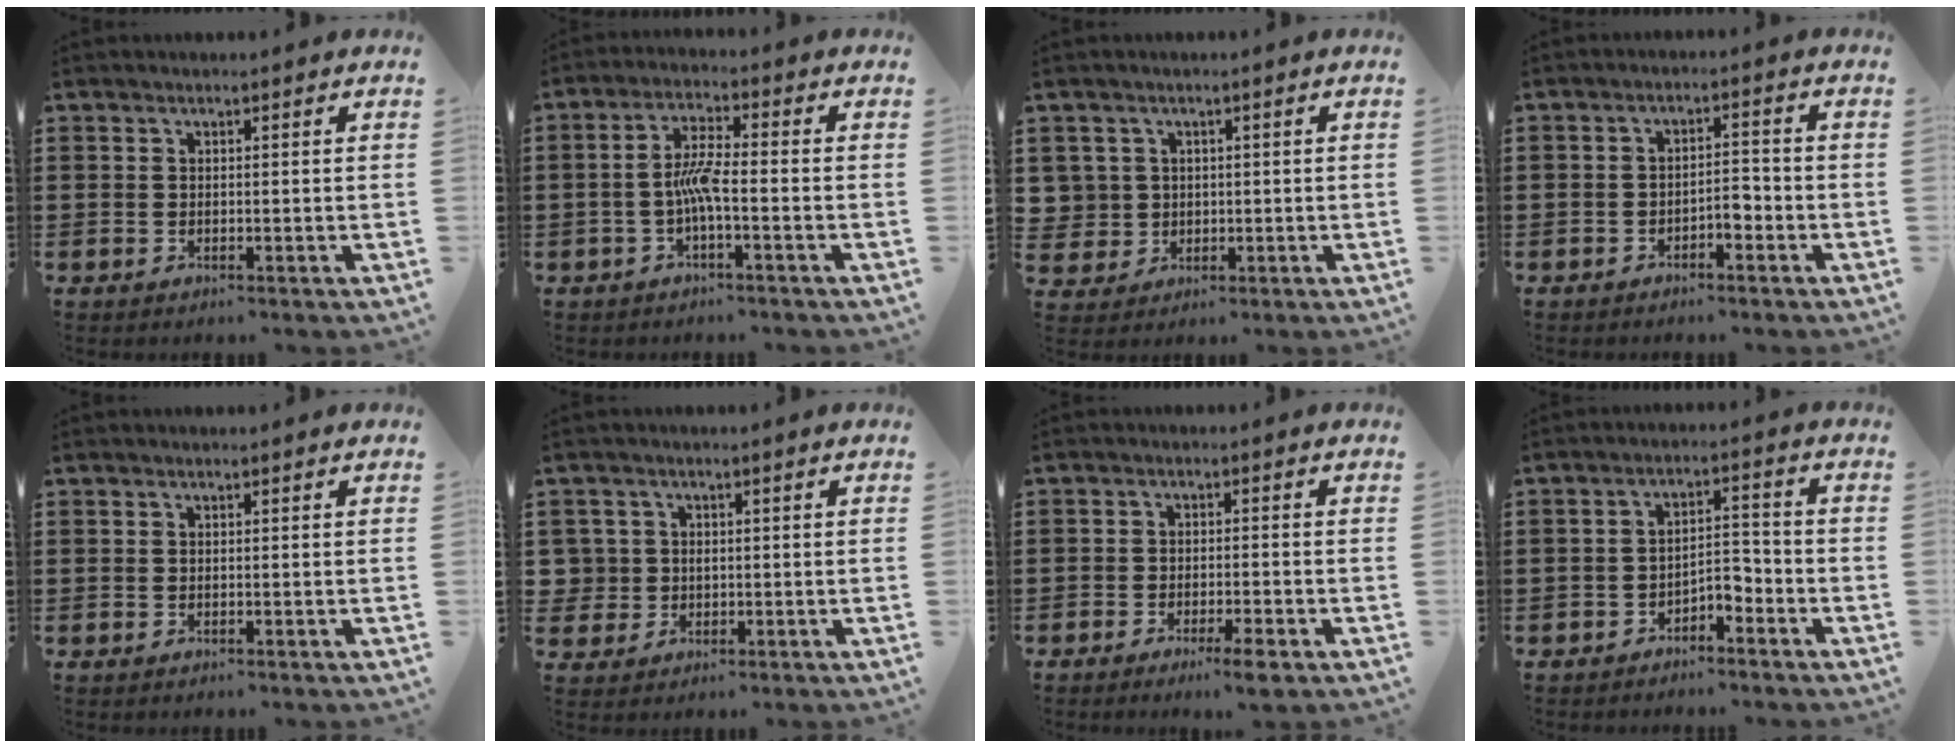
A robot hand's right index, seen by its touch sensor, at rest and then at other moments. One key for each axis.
{"total": 5.1, "fx": -1.4, "fy": 0.8, "fz": 4.9, "tx": -0.102, "ty": 0.000, "tz": -0.033}
{"total": 2.9, "fx": 0.4, "fy": 2.9, "fz": 0.2, "tx": -0.029, "ty": 0.004, "tz": 0.006}
{"total": 2.8, "fx": -1.8, "fy": 1.0, "fz": 1.9, "tx": -0.035, "ty": 0.006, "tz": -0.036}
{"total": 0.0}
{"total": 2.8, "fx": -0.1, "fy": 2.8, "fz": 0.4, "tx": -0.031, "ty": 0.003, "tz": -0.005}
{"total": 3.0, "fx": -2.5, "fy": 0.1, "fz": 1.6, "tx": -0.026, "ty": 0.002, "tz": -0.045}
{"total": 3.3, "fx": -2.7, "fy": 1.0, "fz": 1.6, "tx": -0.032, "ty": 0.009, "tz": -0.055}